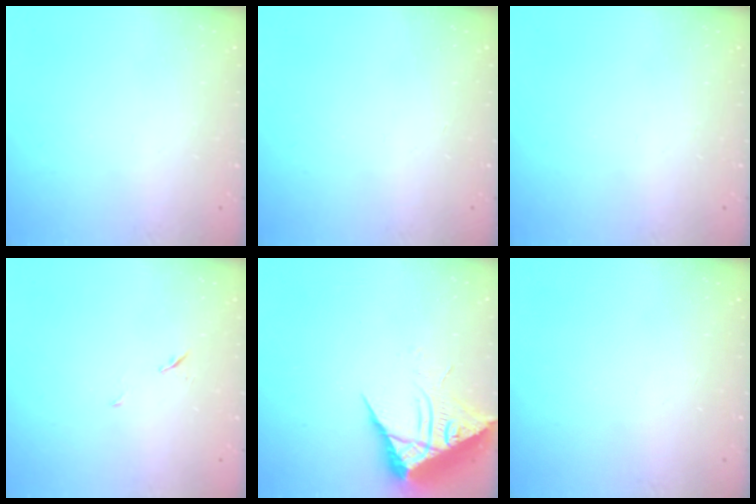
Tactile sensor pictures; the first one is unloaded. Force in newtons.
{"total": 0.0}
{"total": 0.0}
{"total": 3.8, "press": 3.4, "slide": 1.7}
{"total": 8.8, "press": 8.7, "slide": 0.9}
{"total": 0.0}